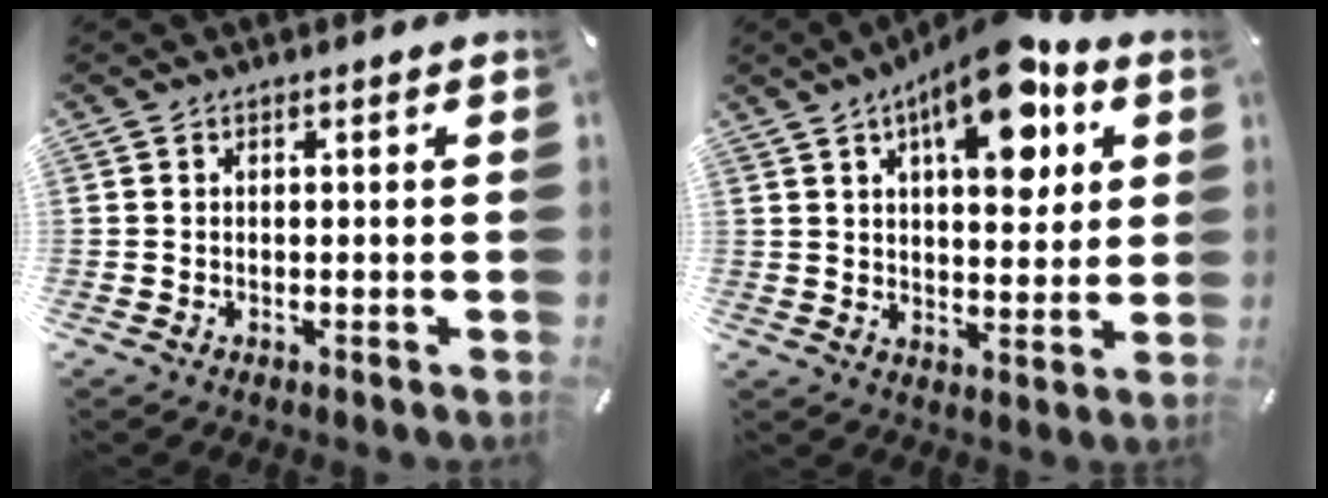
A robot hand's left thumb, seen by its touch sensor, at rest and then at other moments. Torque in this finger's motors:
{"motor_torque": [1.03, 0.69, 2.11, -0.66, 0.24]}